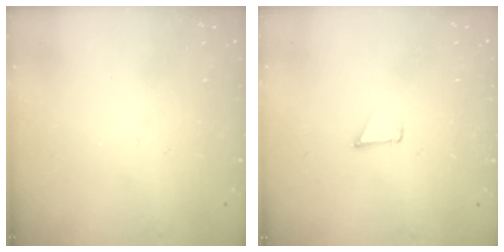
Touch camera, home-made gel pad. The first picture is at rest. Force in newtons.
{"total": 0.9, "press": 0.8, "slide": 0.1}